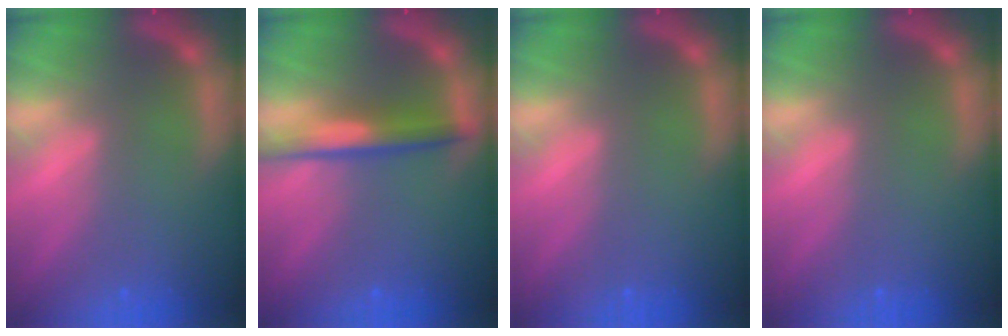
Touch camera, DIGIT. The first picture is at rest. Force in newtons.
{"total": 4.0}
{"total": 0.0}
{"total": 0.0}